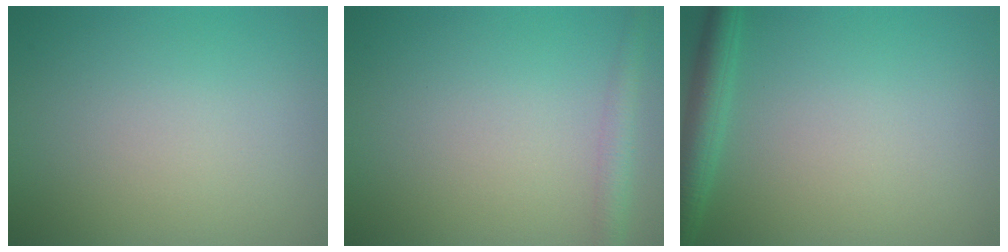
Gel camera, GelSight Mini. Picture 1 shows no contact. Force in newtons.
{"total": 2.2, "press": 2.2, "slide": 0.1}
{"total": 3.0, "press": 3.0, "slide": 0.2}